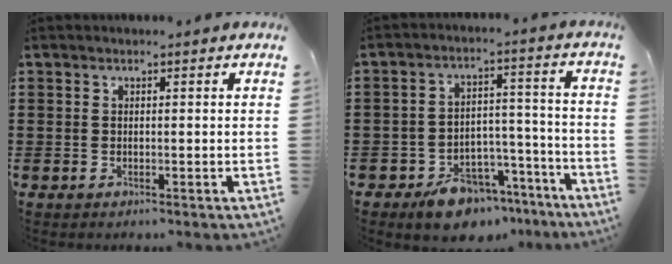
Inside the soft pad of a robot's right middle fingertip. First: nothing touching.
{"total": 8.2, "force": [-6.9, 3.8, 2.4], "torque": [-0.026, 0.045, -0.123]}